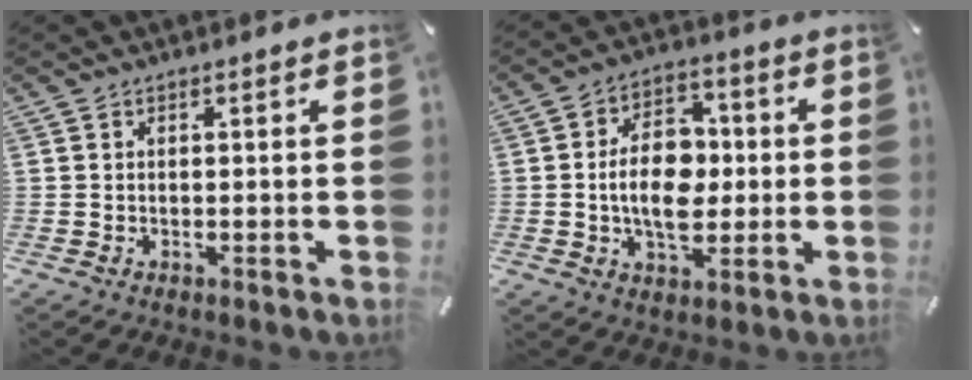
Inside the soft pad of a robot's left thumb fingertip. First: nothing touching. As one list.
[{"total": 13.2, "force": [-0.6, 9.0, 9.6], "torque": [-0.182, 0.010, -0.012]}]